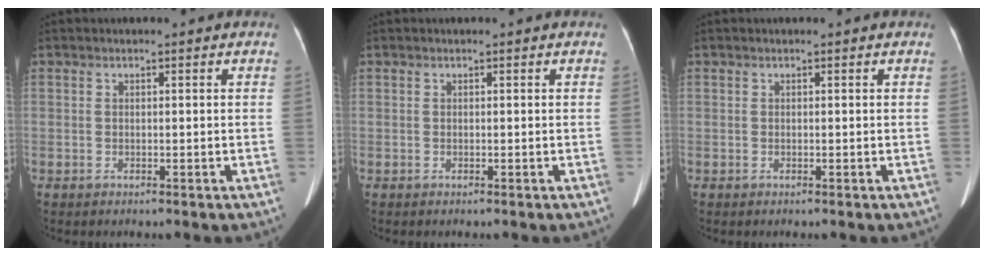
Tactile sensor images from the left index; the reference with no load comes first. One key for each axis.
{"total": 0.0}
{"total": 0.0}